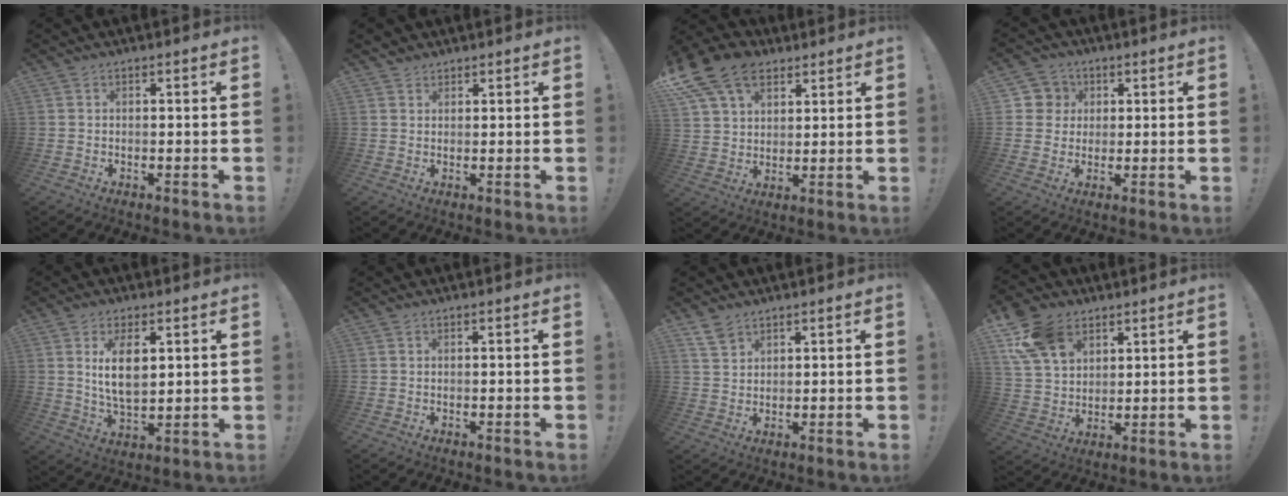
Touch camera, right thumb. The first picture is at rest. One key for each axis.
{"total": 2.0, "fx": 1.6, "fy": 1.2, "fz": 0.2, "tx": -0.004, "ty": -0.007, "tz": 0.030}
{"total": 16.0, "fx": 8.9, "fy": 10.8, "fz": 7.8, "tx": -0.141, "ty": -0.048, "tz": 0.171}
{"total": 6.4, "fx": 1.5, "fy": 6.1, "fz": 0.9, "tx": -0.014, "ty": -0.006, "tz": 0.032}
{"total": 9.9, "fx": 2.8, "fy": 5.0, "fz": 8.0, "tx": -0.154, "ty": -0.008, "tz": 0.046}
{"total": 0.0}
{"total": 4.9, "fx": 3.7, "fy": 2.9, "fz": 1.4, "tx": -0.019, "ty": -0.021, "tz": 0.070}
{"total": 15.0, "fx": 7.7, "fy": 10.6, "fz": 7.3, "tx": -0.133, "ty": -0.033, "tz": 0.151}